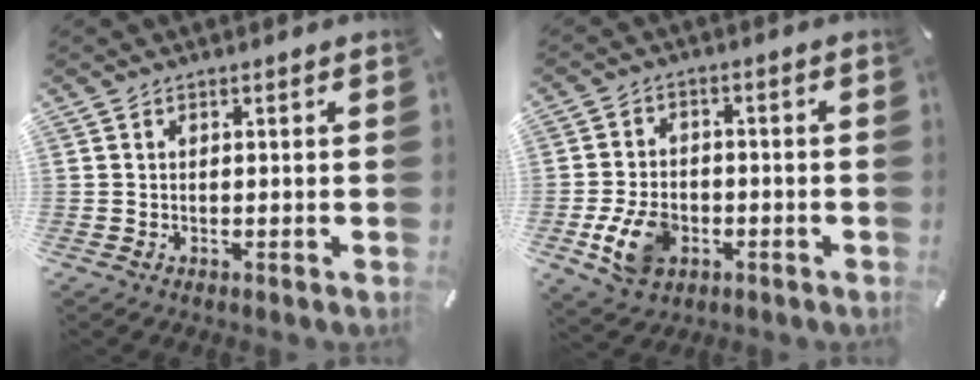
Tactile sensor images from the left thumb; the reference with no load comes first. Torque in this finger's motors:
{"motor_torque": [1.29, 1.43, 0.88, 0.58, 0.36]}